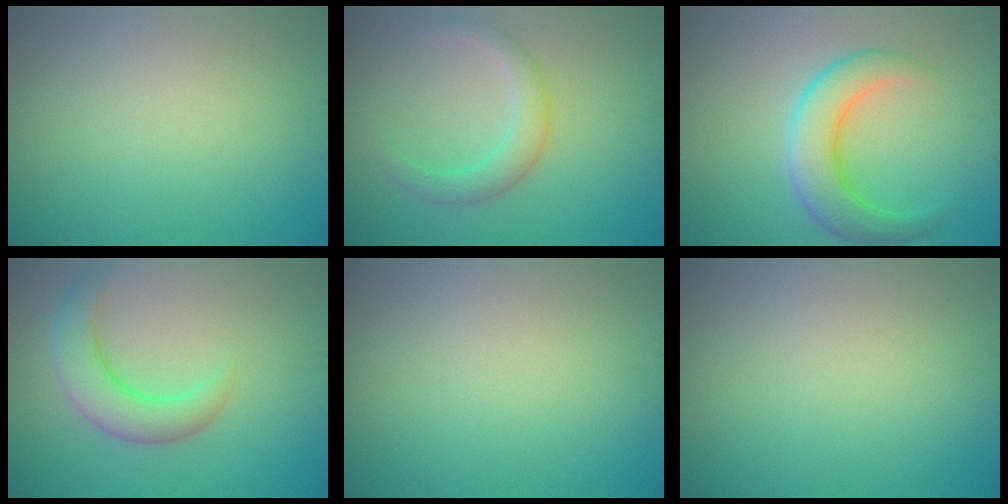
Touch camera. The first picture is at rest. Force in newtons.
{"total": 2.7, "press": 2.7, "slide": 0.1}
{"total": 5.2, "press": 5.2, "slide": 0.1}
{"total": 4.3, "press": 4.3, "slide": 0.3}
{"total": 0.0}
{"total": 0.0}